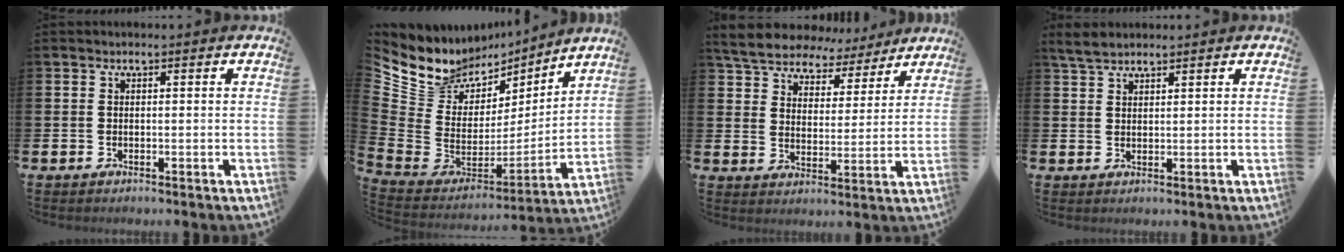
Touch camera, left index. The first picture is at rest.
{"total": 7.4, "force": [5.8, 4.5, -0.2], "torque": [-0.051, -0.053, 0.105]}
{"total": 7.0, "force": [6.5, 2.4, 1.1], "torque": [-0.049, -0.044, 0.111]}
{"total": 3.3, "force": [3.0, 0.9, 1.0], "torque": [-0.021, -0.004, 0.055]}